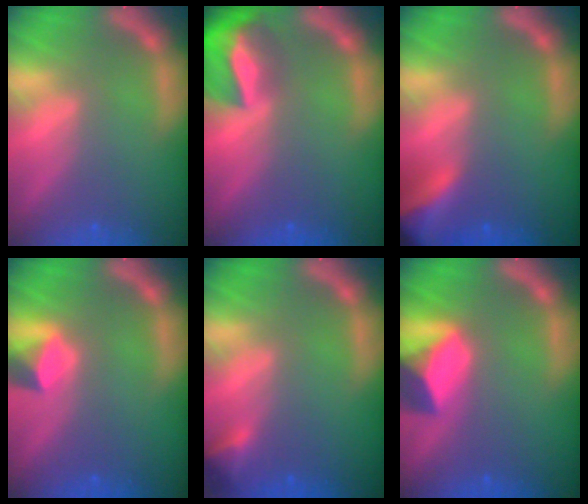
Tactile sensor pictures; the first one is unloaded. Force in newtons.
{"total": 8.5}
{"total": 7.9}
{"total": 2.4}
{"total": 1.9}
{"total": 6.4}